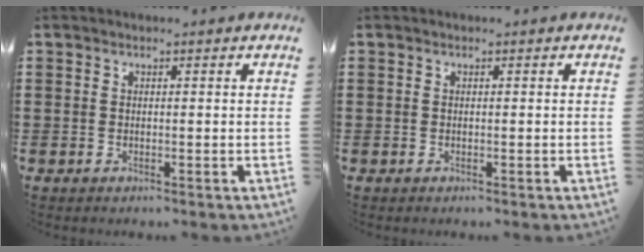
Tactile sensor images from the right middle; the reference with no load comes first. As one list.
[{"total": 0.0}]